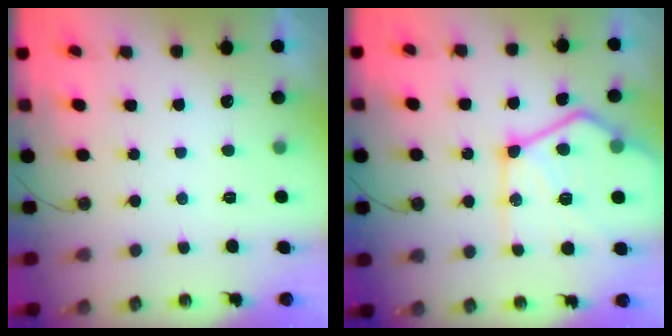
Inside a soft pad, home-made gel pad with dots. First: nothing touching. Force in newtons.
{"total": 23.3, "press": 23.1, "slide": 2.7}